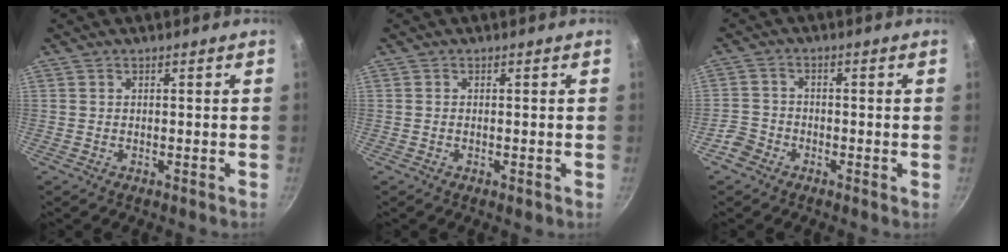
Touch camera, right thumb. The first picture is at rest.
{"total": 1.0, "force": [-0.4, 0.4, 0.9], "torque": [-0.014, -0.001, -0.007]}
{"total": 3.6, "force": [-2.3, 2.5, 1.1], "torque": [-0.014, 0.028, -0.047]}